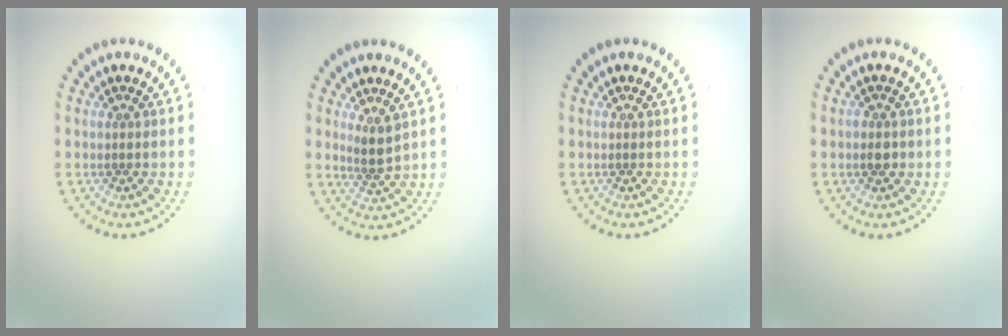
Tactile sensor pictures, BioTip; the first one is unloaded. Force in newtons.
{"total": 2.0, "press": 1.6, "slide": 1.2}
{"total": 0.0}
{"total": 1.1, "press": 1.0, "slide": 0.4}